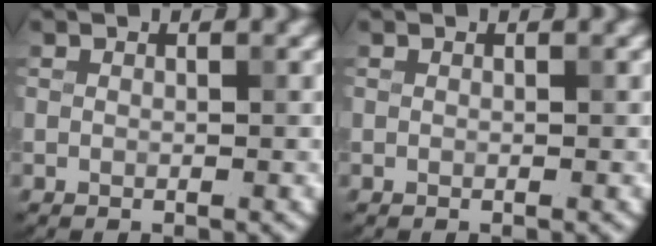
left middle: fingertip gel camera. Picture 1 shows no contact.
{"total": 0.0}